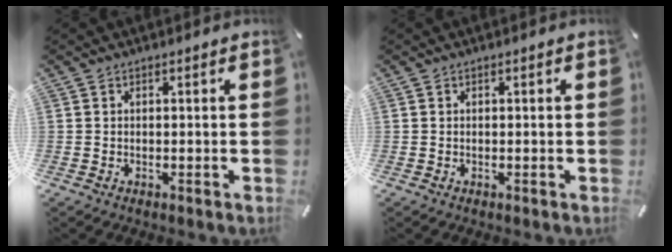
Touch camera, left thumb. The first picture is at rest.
{"total": 0.0}